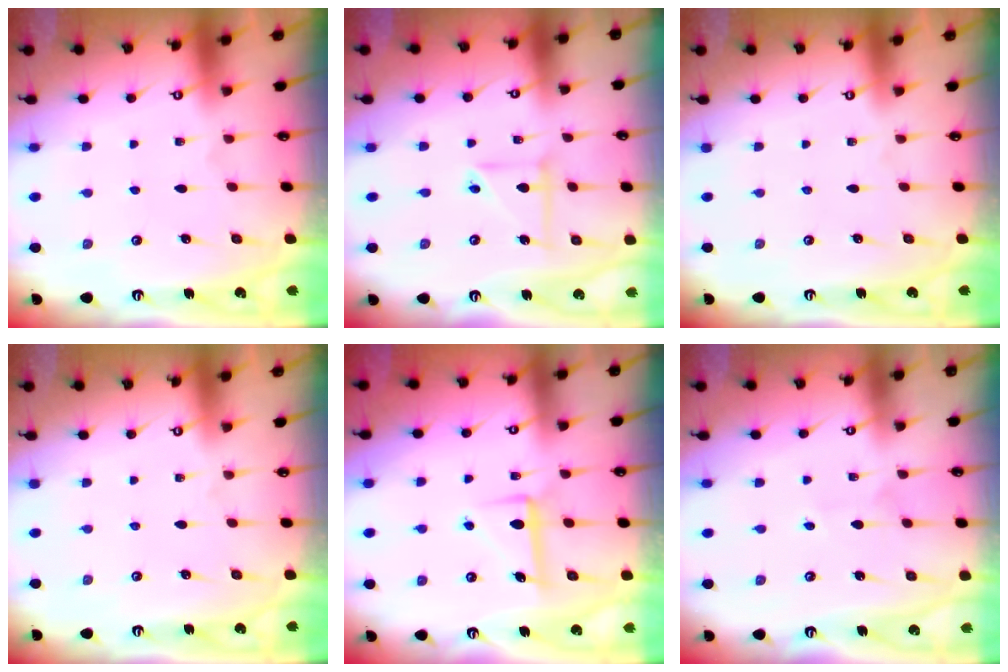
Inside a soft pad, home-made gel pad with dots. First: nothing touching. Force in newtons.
{"total": 6.3, "press": 6.3, "slide": 0.5}
{"total": 0.0}
{"total": 0.0}
{"total": 6.4, "press": 6.3, "slide": 0.7}
{"total": 2.9, "press": 2.8, "slide": 0.4}